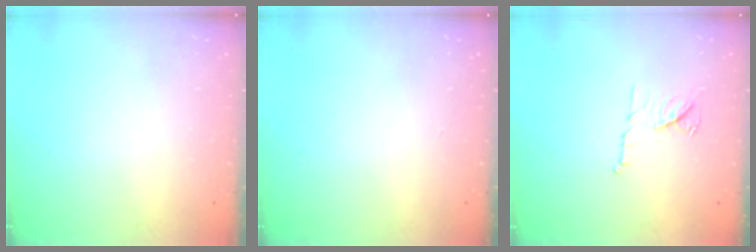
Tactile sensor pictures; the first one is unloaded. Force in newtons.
{"total": 0.0}
{"total": 9.1, "press": 9.1, "slide": 0.2}